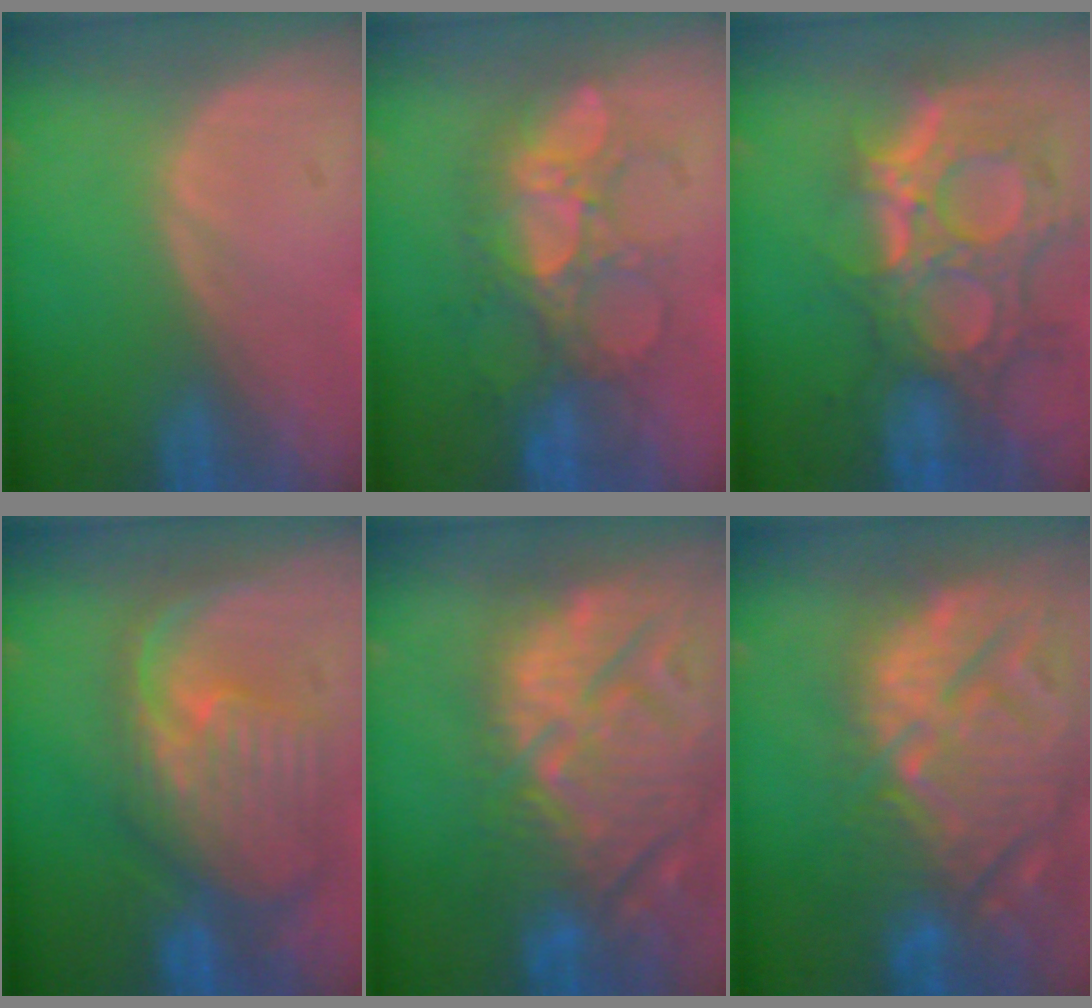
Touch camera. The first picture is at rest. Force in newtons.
{"total": 7.7, "press": 7.6, "slide": 1.4}
{"total": 12.2, "press": 10.7, "slide": 5.9}
{"total": 10.9, "press": 9.6, "slide": 5.1}
{"total": 15.4, "press": 13.2, "slide": 8.0}
{"total": 15.2, "press": 13.0, "slide": 7.8}